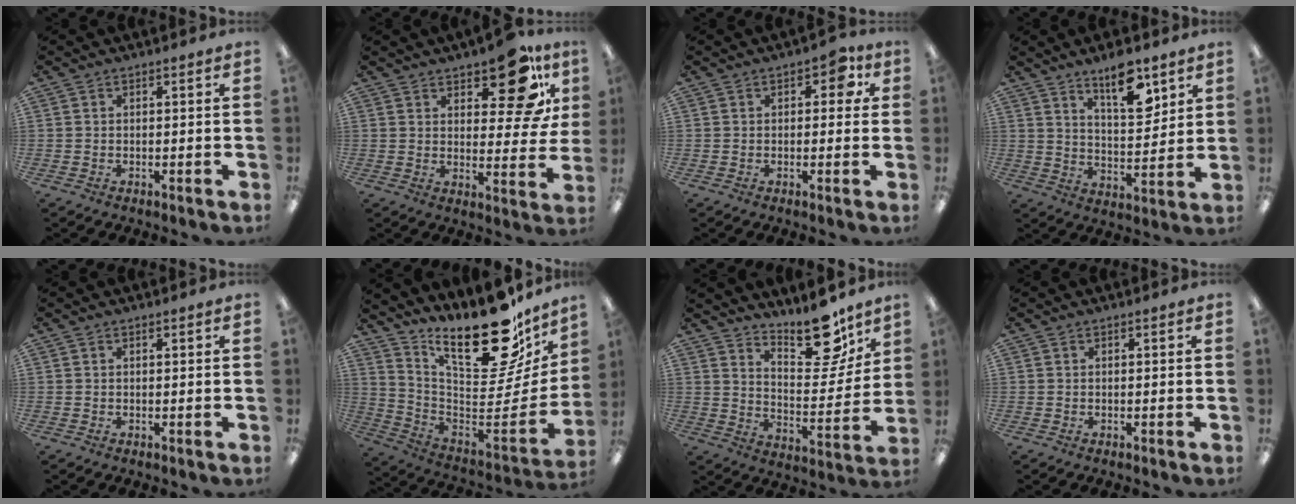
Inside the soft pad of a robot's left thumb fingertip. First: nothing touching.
{"total": 14.2, "force": [9.2, 5.9, 9.2], "torque": [-0.112, -0.053, 0.154]}
{"total": 4.6, "force": [1.5, 2.6, 3.4], "torque": [-0.046, 0.003, 0.021]}
{"total": 12.3, "force": [8.6, 4.8, 7.3], "torque": [-0.100, -0.052, 0.146]}
{"total": 0.0}
{"total": 25.6, "force": [17.7, 9.4, 16.0], "torque": [-0.213, -0.138, 0.300]}
{"total": 16.5, "force": [13.1, 6.2, 8.0], "torque": [-0.102, -0.099, 0.222]}
{"total": 0.0}